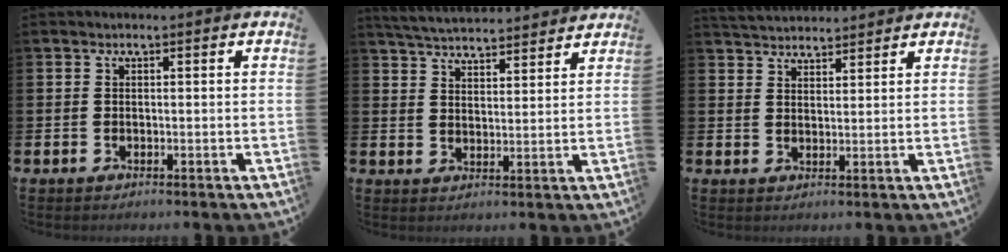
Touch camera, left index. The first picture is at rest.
{"total": 5.0, "force": [5.0, 0.5, 0.4], "torque": [-0.021, -0.032, 0.088]}
{"total": 3.7, "force": [3.6, 0.7, 0.0], "torque": [-0.007, -0.017, 0.067]}